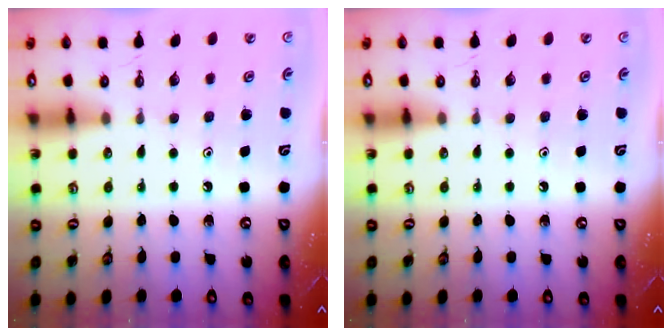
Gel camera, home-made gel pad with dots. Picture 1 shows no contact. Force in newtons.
{"total": 0.0}